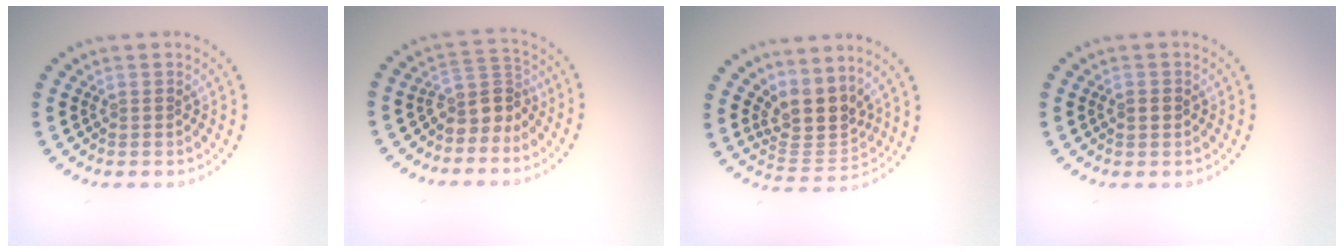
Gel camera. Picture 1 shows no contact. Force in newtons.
{"total": 3.1, "press": 2.2, "slide": 2.1}
{"total": 4.0, "press": 2.9, "slide": 2.7}
{"total": 1.3, "press": 1.3, "slide": 0.1}